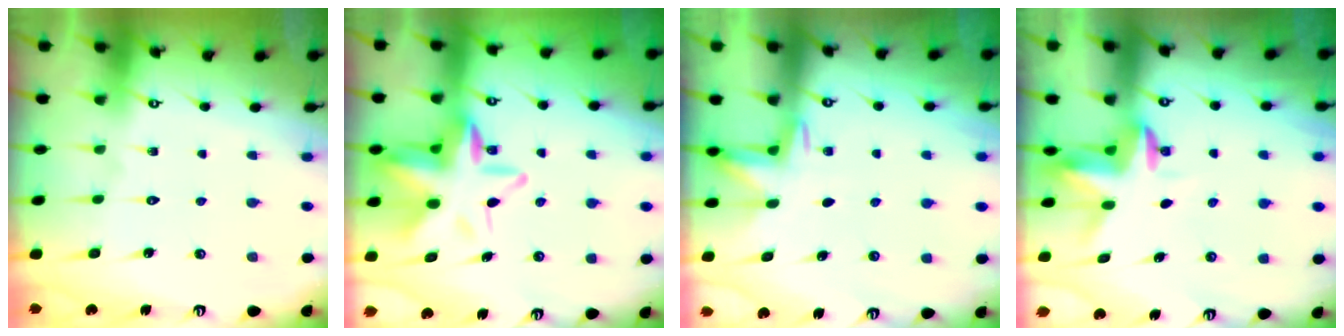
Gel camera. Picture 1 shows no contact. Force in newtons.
{"total": 13.0, "press": 12.8, "slide": 2.7}
{"total": 3.1, "press": 2.8, "slide": 1.3}
{"total": 3.4, "press": 3.4, "slide": 0.2}